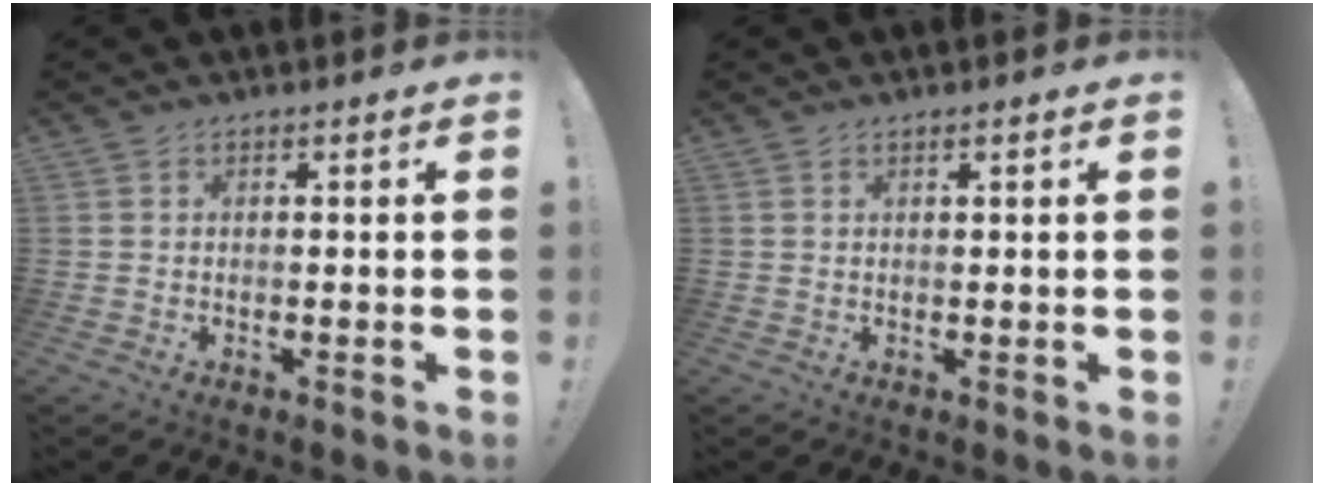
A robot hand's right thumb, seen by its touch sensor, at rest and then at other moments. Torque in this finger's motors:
{"motor_torque": [0.08, -0.03, -0.02, 0.06, -0.02]}